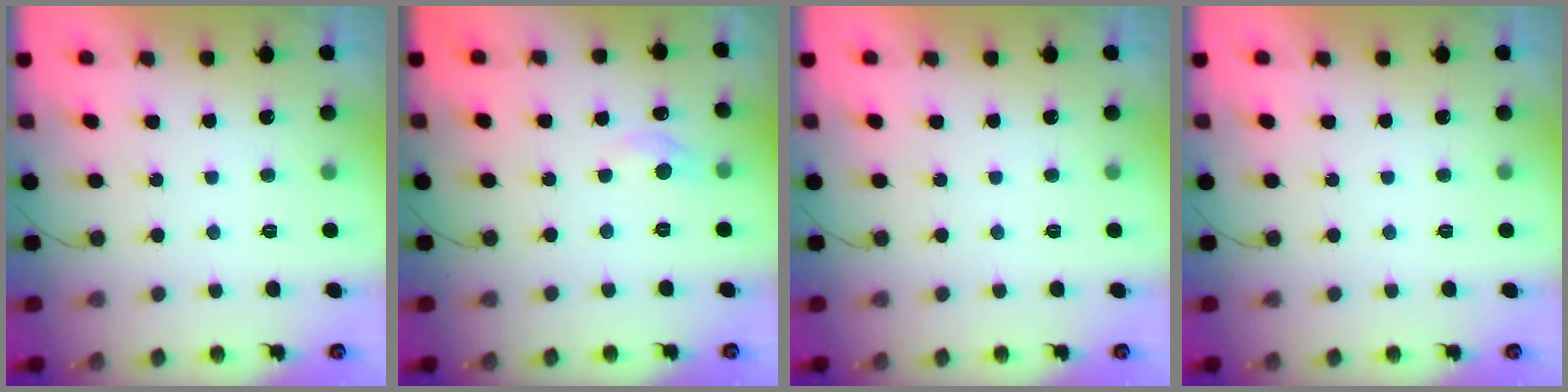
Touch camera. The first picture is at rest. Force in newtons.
{"total": 6.3, "press": 6.3, "slide": 0.9}
{"total": 0.0}
{"total": 0.0}